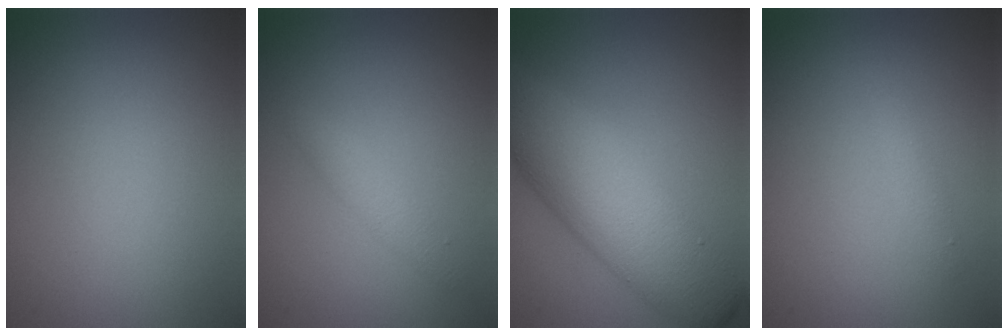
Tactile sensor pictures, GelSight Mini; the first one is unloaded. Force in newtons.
{"total": 1.4, "press": 1.4, "slide": 0.1}
{"total": 8.5, "press": 8.5, "slide": 0.1}
{"total": 1.1, "press": 1.1, "slide": 0.0}